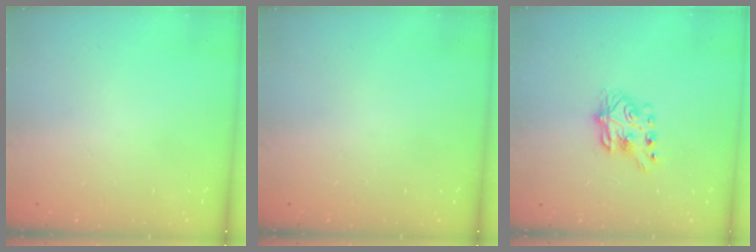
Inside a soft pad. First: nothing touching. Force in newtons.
{"total": 0.0}
{"total": 6.9, "press": 6.9, "slide": 0.3}